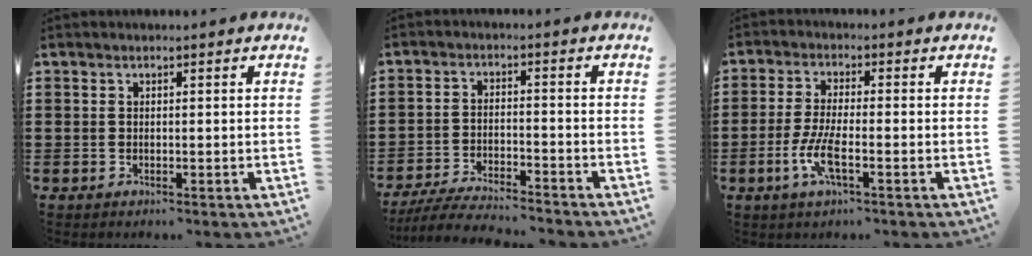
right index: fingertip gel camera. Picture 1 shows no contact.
{"total": 5.3, "force": [-5.0, 0.1, 1.6], "torque": [-0.038, -0.008, -0.101]}
{"total": 5.5, "force": [-2.1, 1.3, 5.0], "torque": [-0.109, -0.011, -0.044]}